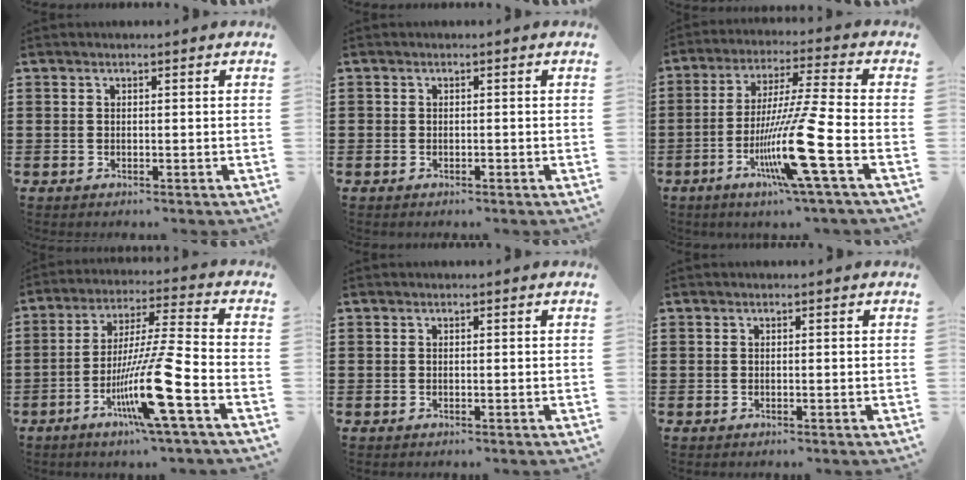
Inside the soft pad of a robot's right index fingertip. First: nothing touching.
{"total": 0.6, "force": [-0.4, 0.4, 0.2], "torque": [-0.004, 0.001, -0.008]}
{"total": 14.3, "force": [-5.1, -0.3, 13.4], "torque": [-0.260, -0.014, -0.098]}
{"total": 14.3, "force": [-6.1, 0.5, 13.0], "torque": [-0.249, -0.006, -0.111]}
{"total": 0.0}
{"total": 0.0}